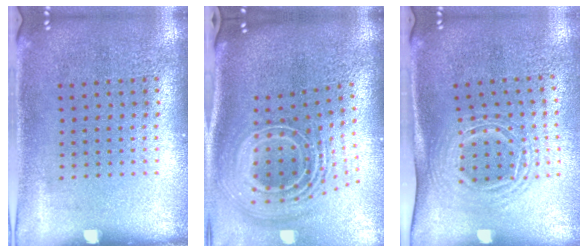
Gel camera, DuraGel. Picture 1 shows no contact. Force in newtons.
{"total": 3.1, "press": 2.0, "slide": 2.3}
{"total": 1.6, "press": 1.2, "slide": 1.1}